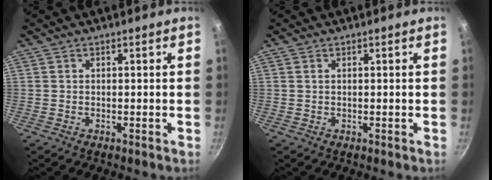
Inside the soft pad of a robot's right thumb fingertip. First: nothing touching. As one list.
[{"total": 0.0}]